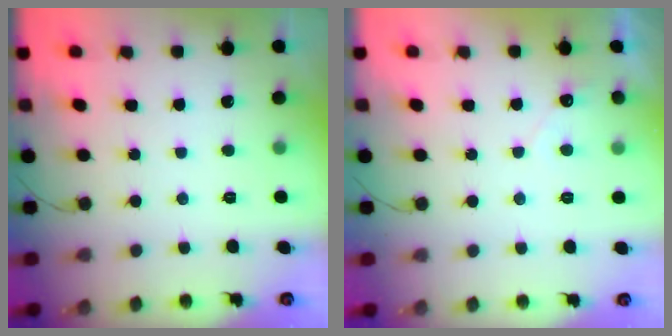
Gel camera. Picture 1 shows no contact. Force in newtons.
{"total": 2.9, "press": 2.9, "slide": 0.1}